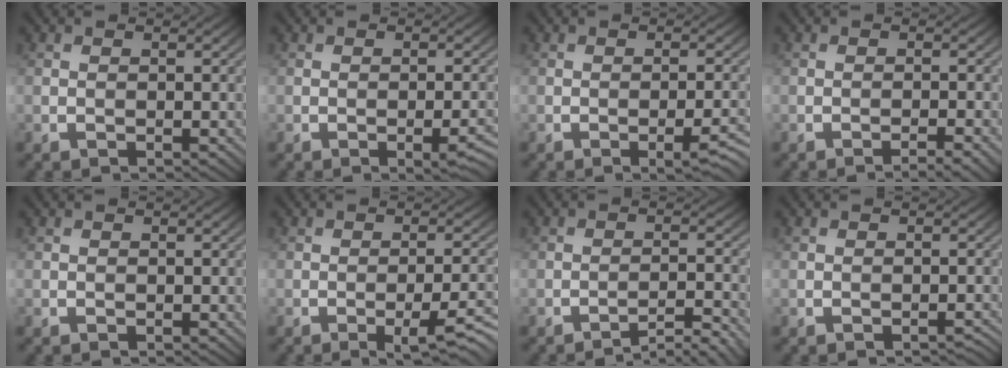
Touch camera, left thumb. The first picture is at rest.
{"total": 3.2, "force": [-1.4, 1.0, 2.7], "torque": [-0.031, 0.001, -0.016]}
{"total": 3.5, "force": [-1.8, 0.7, 3.0], "torque": [-0.041, 0.002, -0.022]}
{"total": 1.9, "force": [-1.6, -0.5, 1.0], "torque": [-0.021, 0.005, -0.027]}
{"total": 0.0}
{"total": 5.2, "force": [-2.5, 0.9, 4.5], "torque": [-0.066, 0.001, -0.030]}
{"total": 3.1, "force": [-2.9, -0.6, 0.9], "torque": [-0.011, 0.014, -0.044]}
{"total": 1.1, "force": [-1.1, 0.0, 0.1], "torque": [0.004, 0.004, -0.016]}